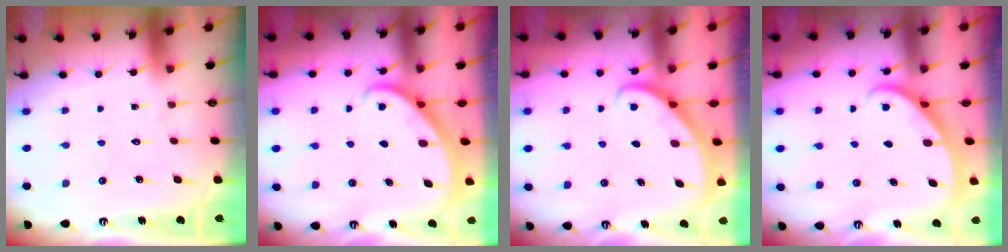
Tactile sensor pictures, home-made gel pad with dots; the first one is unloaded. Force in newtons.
{"total": 1.9, "press": 1.9, "slide": 0.2}
{"total": 2.7, "press": 2.7, "slide": 0.2}
{"total": 2.2, "press": 2.2, "slide": 0.1}